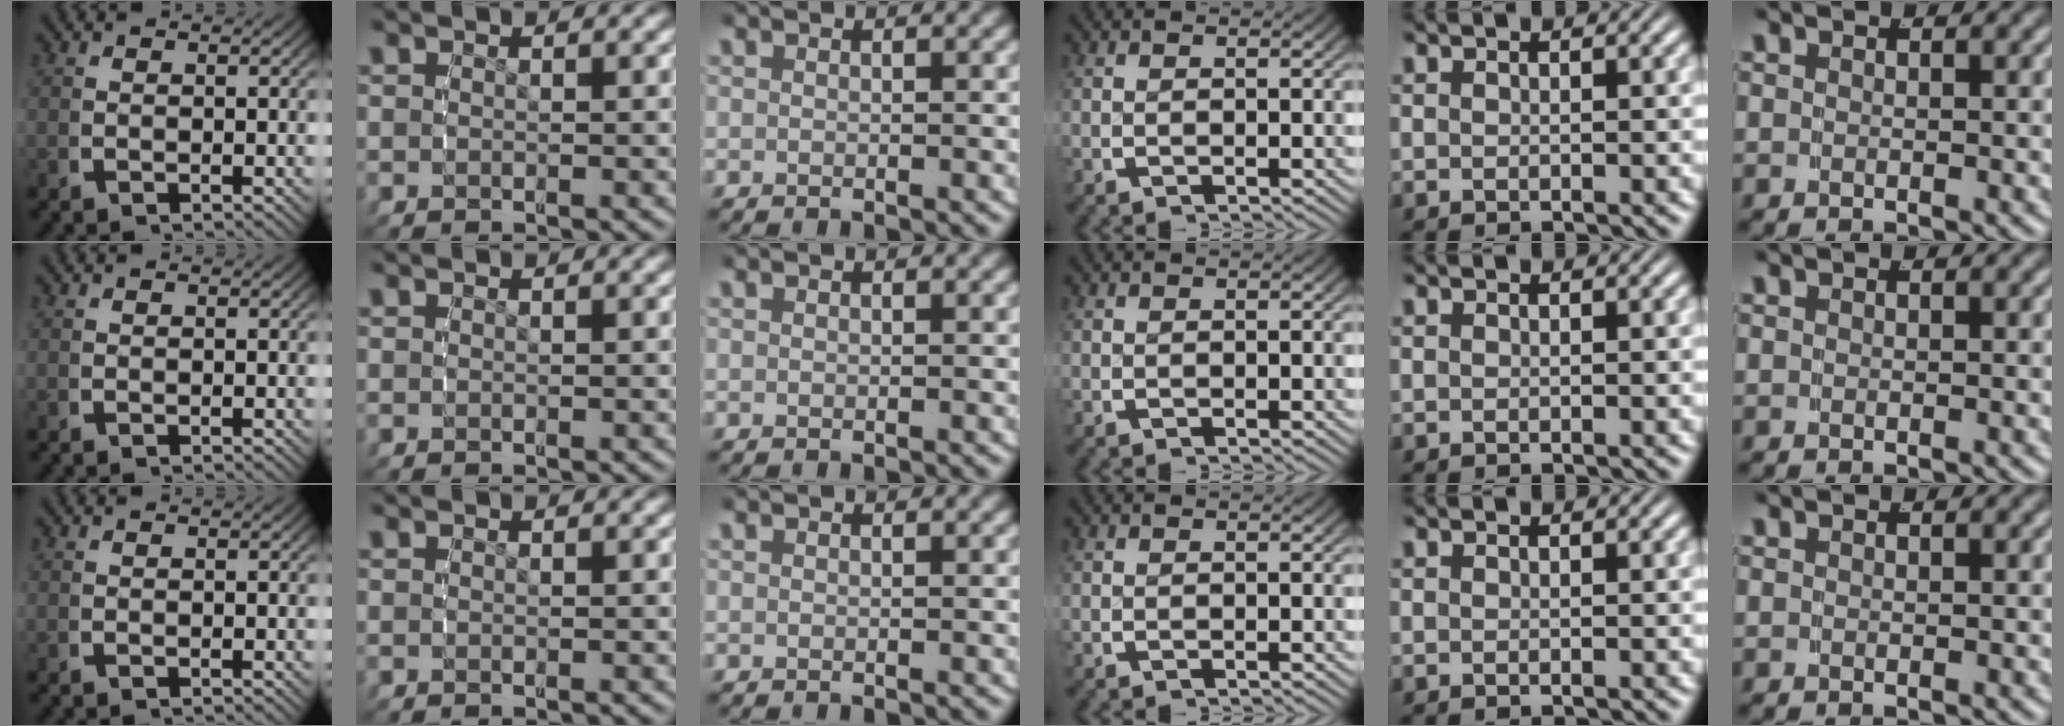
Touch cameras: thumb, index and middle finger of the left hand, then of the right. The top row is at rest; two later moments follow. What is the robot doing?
{"motion": "reach", "object": "shirt"}